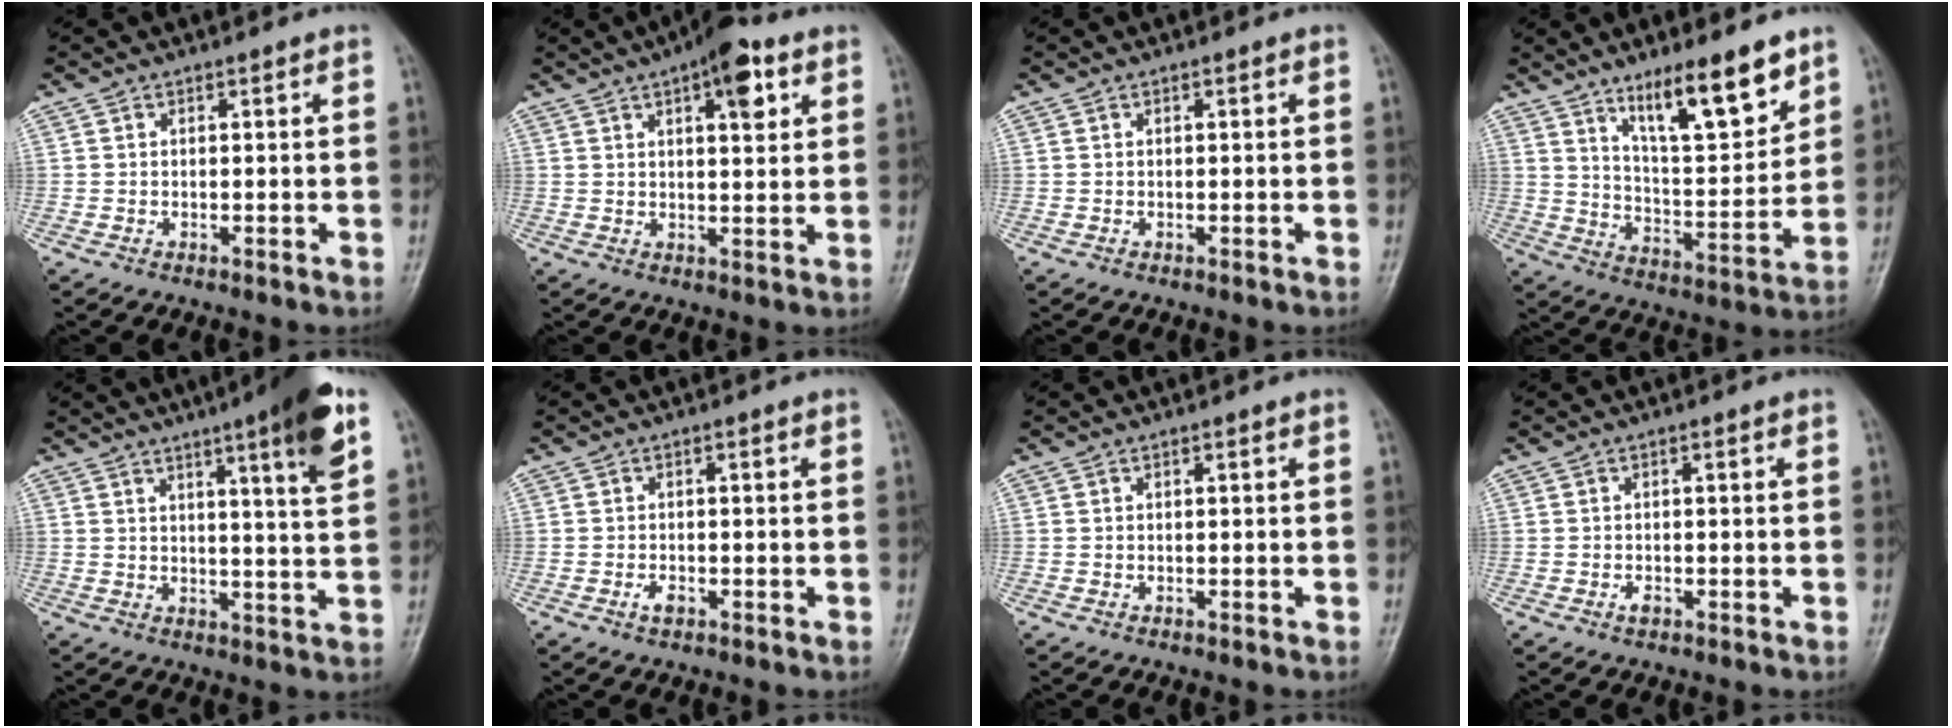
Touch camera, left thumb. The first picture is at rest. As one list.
[{"total": 9.0, "force": [4.3, 3.4, 7.1], "torque": [-0.081, -0.010, 0.056]}, {"total": 0.0}, {"total": 14.6, "force": [9.7, 3.8, 10.3], "torque": [-0.139, -0.063, 0.170]}, {"total": 11.2, "force": [6.0, 0.9, 9.4], "torque": [-0.127, -0.025, 0.079]}, {"total": 1.8, "force": [-0.9, 0.9, 1.2], "torque": [-0.022, 0.005, -0.016]}, {"total": 0.0}, {"total": 1.3, "force": [-0.6, 0.7, 0.9], "torque": [-0.014, 0.003, -0.011]}]